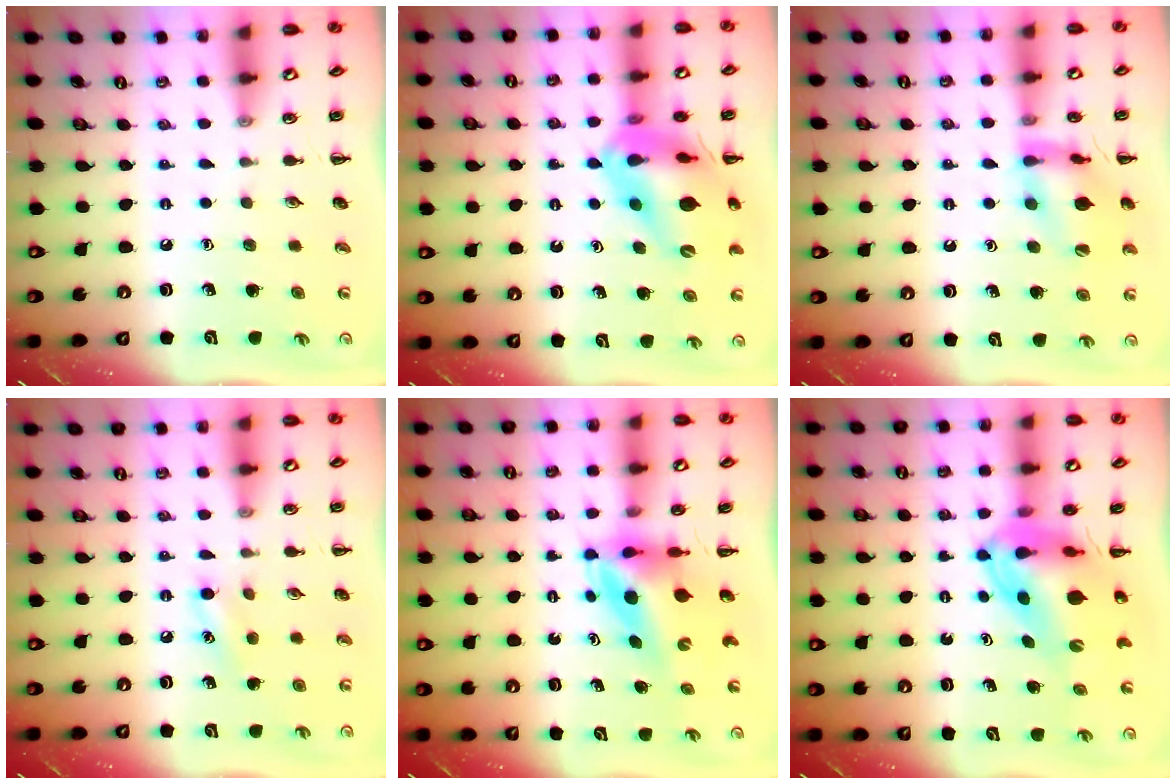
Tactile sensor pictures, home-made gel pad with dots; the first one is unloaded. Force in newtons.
{"total": 17.9, "press": 17.6, "slide": 3.5}
{"total": 14.7, "press": 14.7, "slide": 1.1}
{"total": 4.3, "press": 4.1, "slide": 1.3}
{"total": 6.2, "press": 6.0, "slide": 1.4}
{"total": 11.5, "press": 11.0, "slide": 3.3}